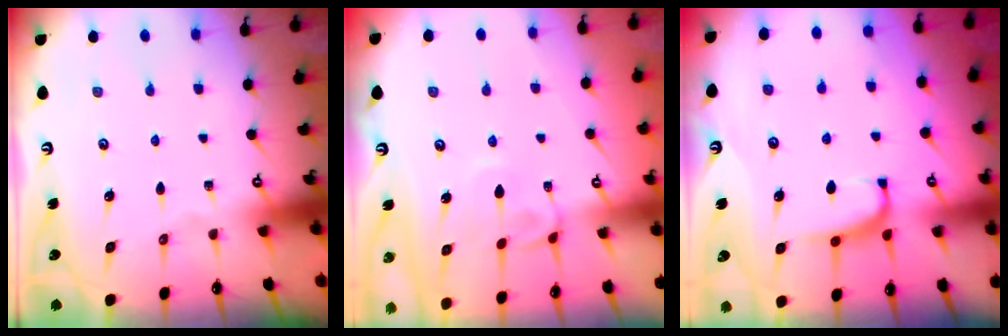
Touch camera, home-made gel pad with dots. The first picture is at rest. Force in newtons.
{"total": 3.0, "press": 3.0, "slide": 0.4}
{"total": 0.7, "press": 0.0, "slide": 0.7}